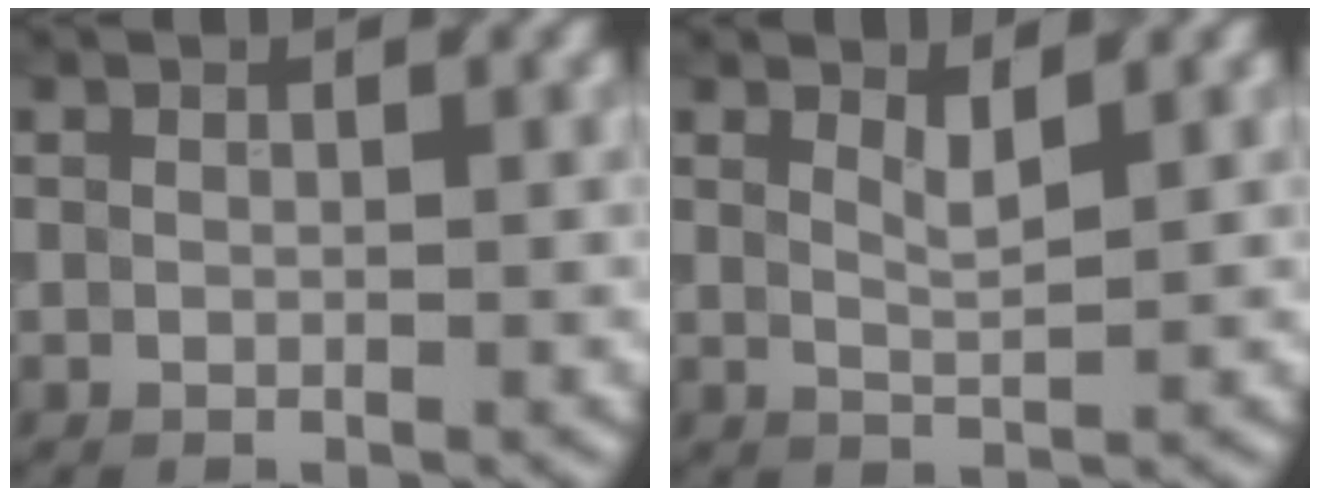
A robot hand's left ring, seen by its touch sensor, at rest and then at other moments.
{"total": 1.6, "force": [1.0, 0.3, 1.2], "torque": [-0.021, -0.004, 0.018]}